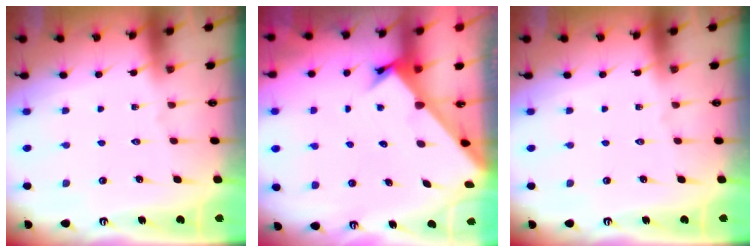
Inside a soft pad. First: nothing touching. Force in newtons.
{"total": 2.5, "press": 2.5, "slide": 0.2}
{"total": 0.0}